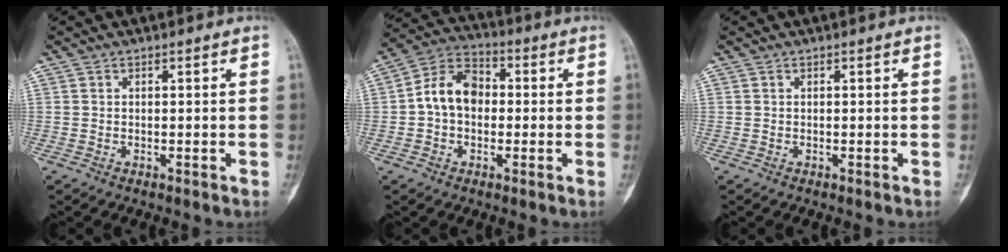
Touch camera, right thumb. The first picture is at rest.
{"total": 9.9, "force": [-0.1, 7.3, 6.7], "torque": [-0.107, 0.032, -0.015]}
{"total": 0.0}